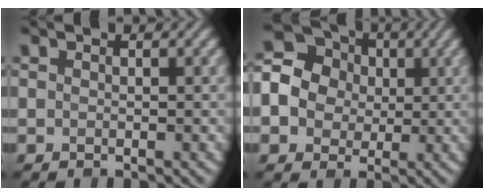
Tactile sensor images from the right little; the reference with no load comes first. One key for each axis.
{"total": 14.5, "fx": 1.3, "fy": 13.3, "fz": 5.7, "tx": -0.152, "ty": 0.040, "tz": -0.007}